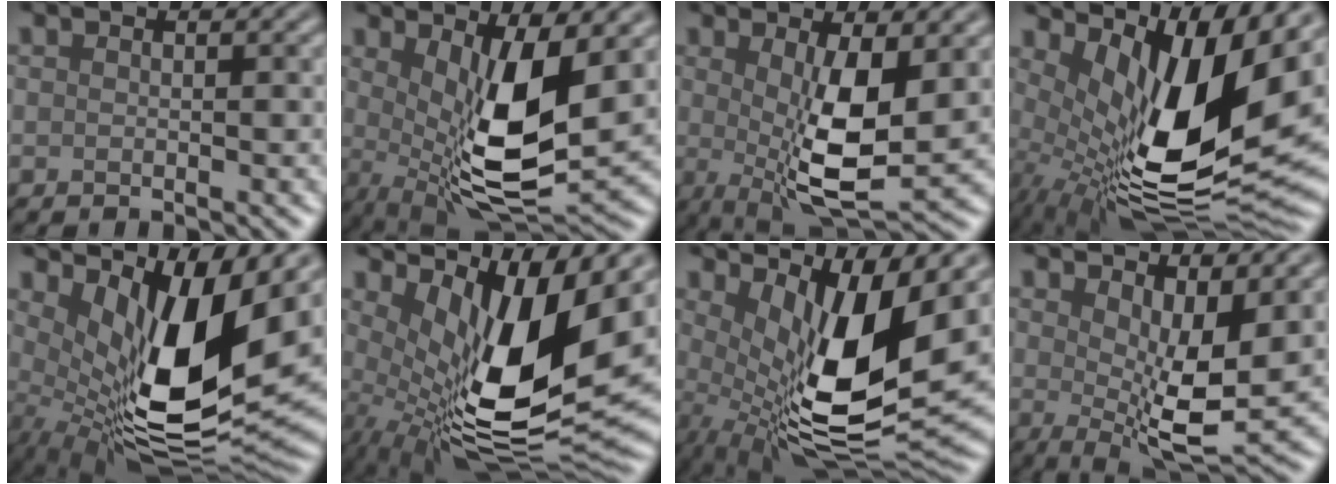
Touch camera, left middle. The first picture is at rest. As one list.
[{"total": 9.6, "force": [1.2, 3.3, 9.0], "torque": [-0.165, -0.029, 0.028]}, {"total": 8.2, "force": [0.2, 2.6, 7.8], "torque": [-0.140, -0.015, 0.009]}, {"total": 15.2, "force": [2.0, 6.5, 13.6], "torque": [-0.235, -0.025, 0.042]}, {"total": 13.1, "force": [2.1, 5.2, 11.8], "torque": [-0.202, -0.029, 0.047]}, {"total": 13.8, "force": [1.7, 5.4, 12.6], "torque": [-0.218, -0.026, 0.039]}, {"total": 12.4, "force": [1.8, 4.2, 11.5], "torque": [-0.196, -0.027, 0.038]}, {"total": 7.7, "force": [1.1, 2.7, 7.1], "torque": [-0.120, -0.017, 0.022]}]